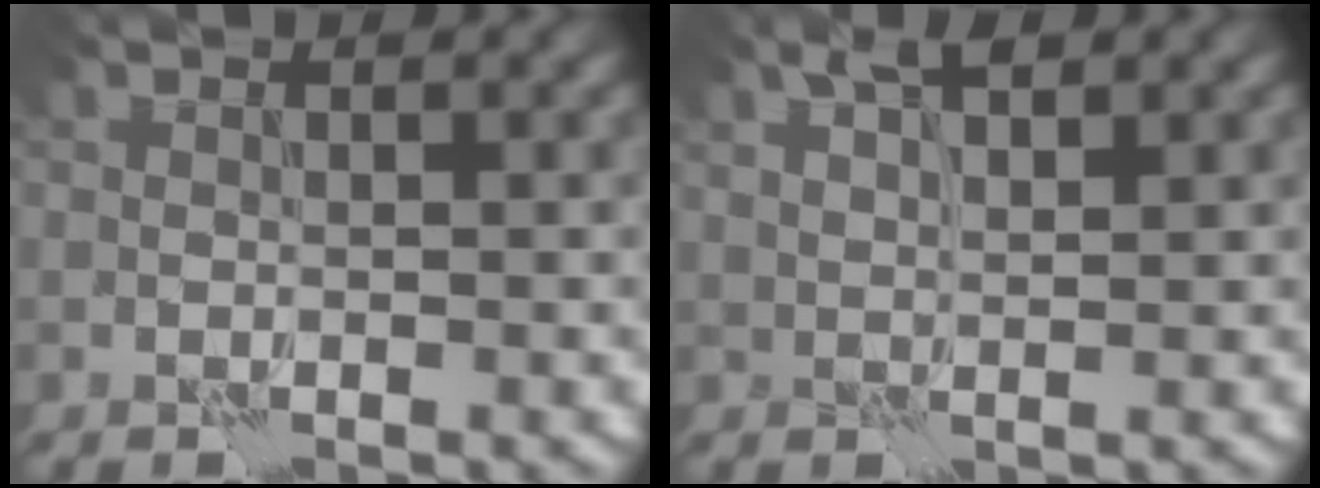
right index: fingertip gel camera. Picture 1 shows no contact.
{"total": 2.5, "force": [2.2, 0.1, 1.1], "torque": [-0.021, 0.001, 0.044]}